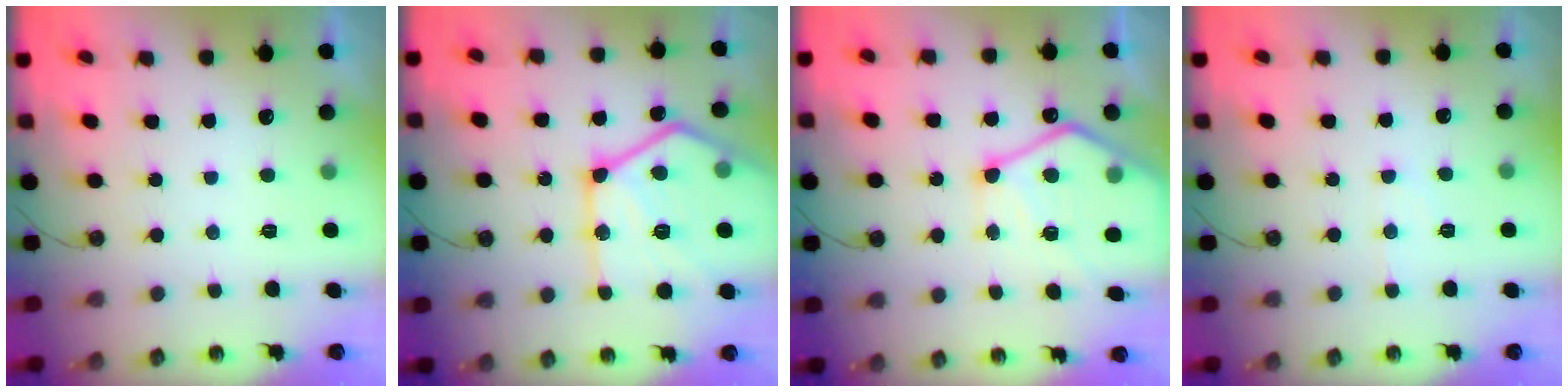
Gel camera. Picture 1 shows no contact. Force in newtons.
{"total": 27.0, "press": 26.8, "slide": 3.2}
{"total": 14.6, "press": 14.6, "slide": 0.6}
{"total": 5.5, "press": 5.5, "slide": 0.7}